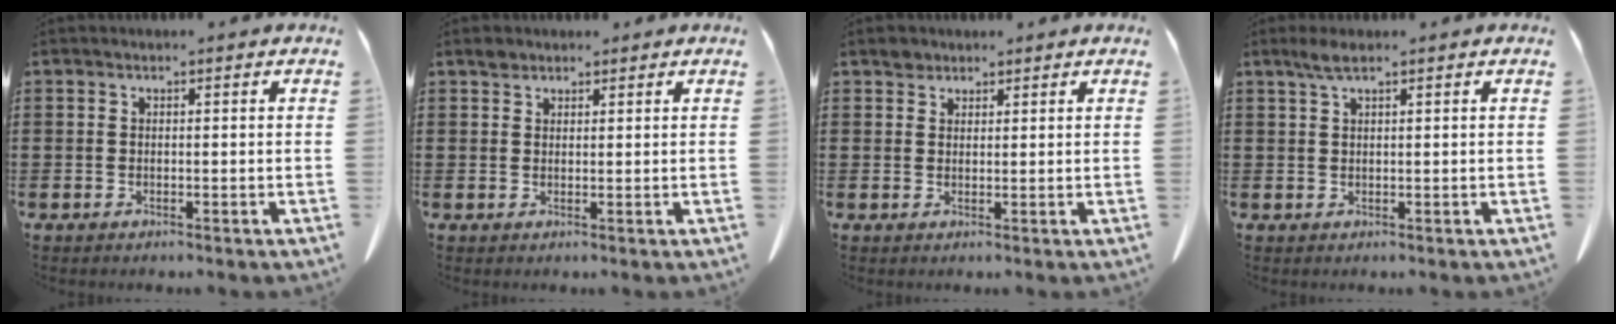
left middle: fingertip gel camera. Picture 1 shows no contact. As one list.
[{"total": 1.6, "force": [1.3, 0.8, 0.4], "torque": [-0.012, -0.001, 0.027]}, {"total": 1.9, "force": [1.6, 1.0, 0.3], "torque": [-0.002, -0.003, 0.031]}, {"total": 2.2, "force": [1.4, 0.3, 1.6], "torque": [-0.035, 0.002, 0.025]}]